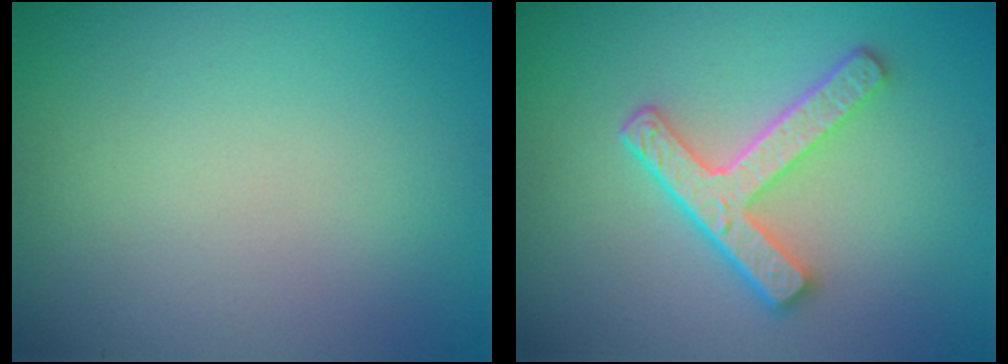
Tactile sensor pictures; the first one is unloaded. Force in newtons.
{"total": 4.7, "press": 3.6, "slide": 3.1}